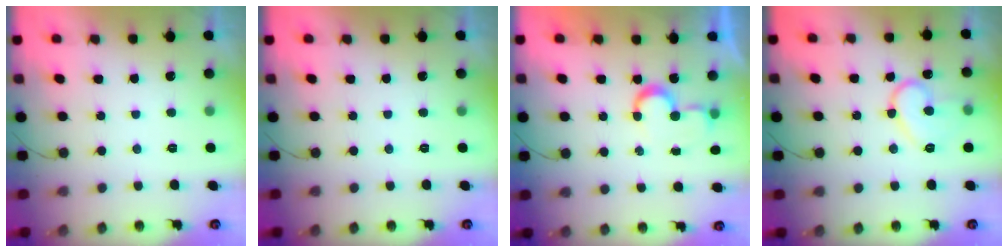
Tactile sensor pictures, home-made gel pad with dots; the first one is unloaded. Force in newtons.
{"total": 0.0}
{"total": 6.8, "press": 6.8, "slide": 0.7}
{"total": 12.2, "press": 12.1, "slide": 0.9}